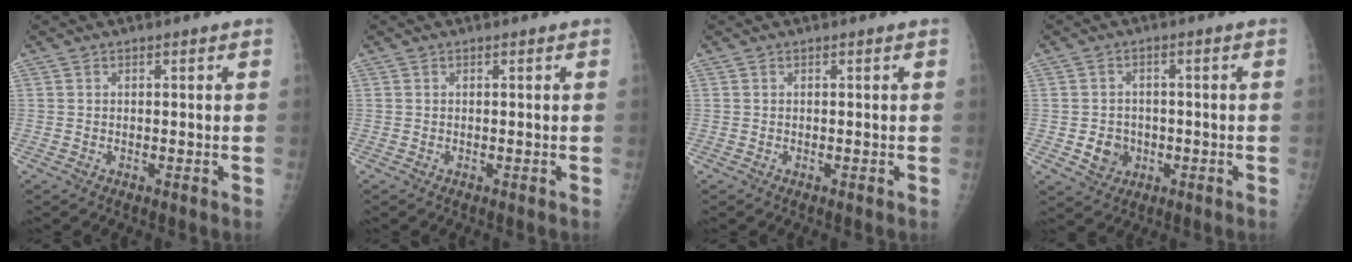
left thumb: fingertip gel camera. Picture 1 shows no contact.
{"total": 0.0}
{"total": 0.0}
{"total": 4.9, "force": [-1.2, 4.4, 2.0], "torque": [-0.013, 0.007, -0.014]}